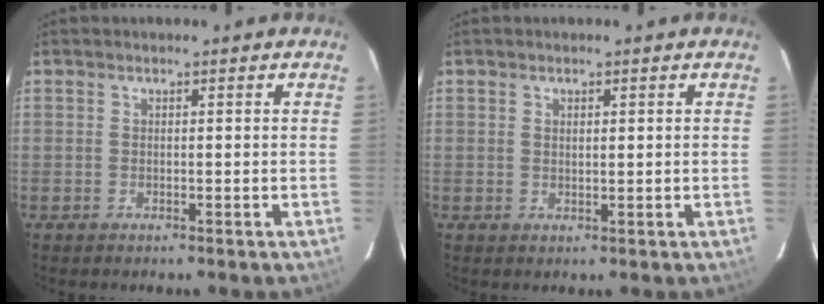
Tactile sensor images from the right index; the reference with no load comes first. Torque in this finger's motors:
{"motor_torque": [-0.16, -0.04, -0.07, 0.00]}